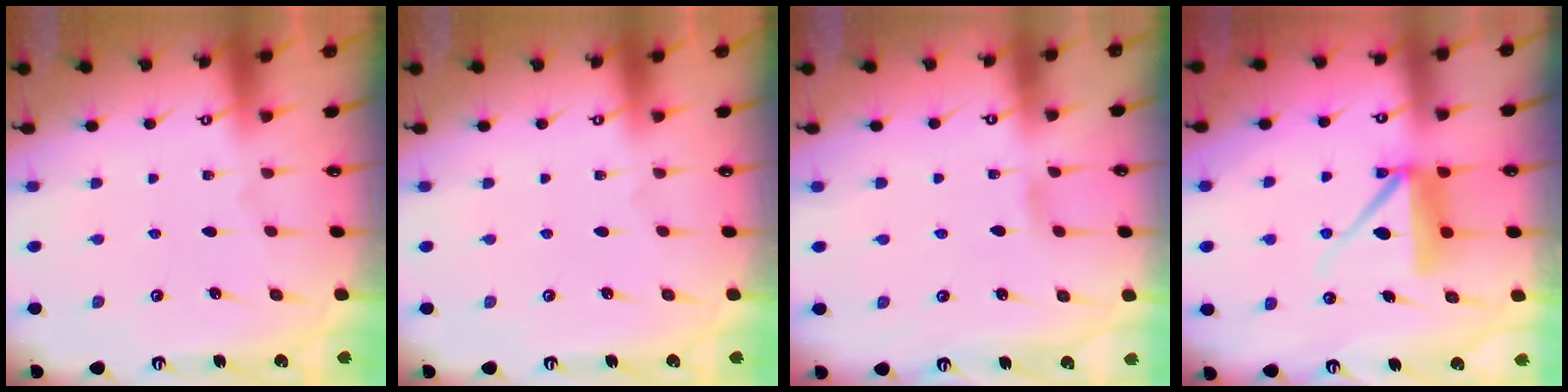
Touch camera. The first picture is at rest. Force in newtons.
{"total": 0.0}
{"total": 2.0, "press": 2.0, "slide": 0.2}
{"total": 10.0, "press": 9.9, "slide": 1.0}